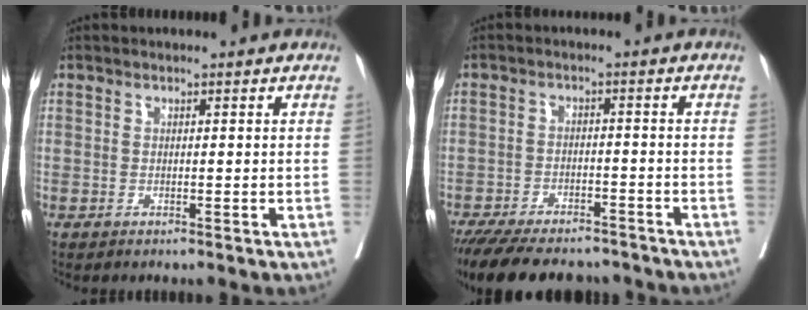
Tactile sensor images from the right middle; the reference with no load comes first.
{"total": 15.2, "force": [-13.1, 4.6, 6.0], "torque": [-0.135, -0.011, -0.188]}